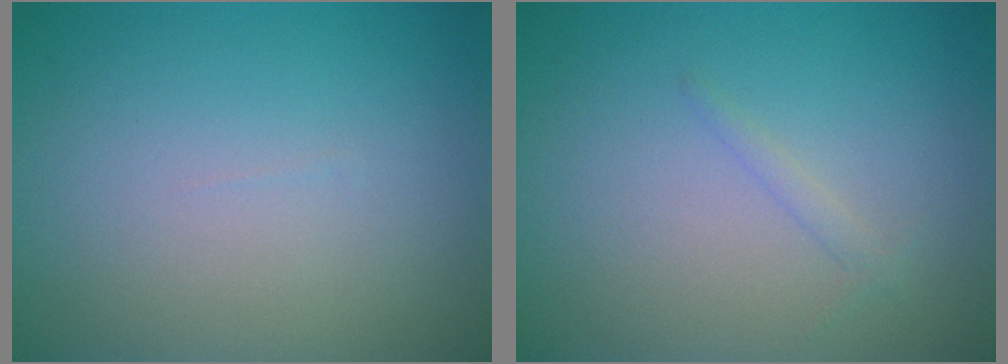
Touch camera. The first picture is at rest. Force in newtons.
{"total": 0.9, "press": 0.9, "slide": 0.0}